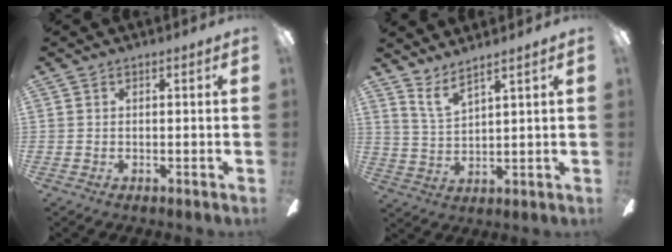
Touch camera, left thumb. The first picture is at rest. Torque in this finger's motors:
{"motor_torque": [0.20, -0.42, 0.29, -0.60, 0.08]}